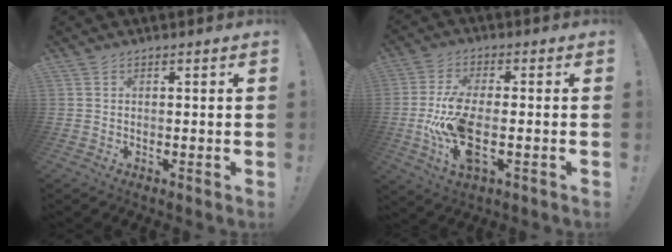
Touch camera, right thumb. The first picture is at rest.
{"total": 14.3, "force": [-2.9, 6.1, 12.6], "torque": [-0.253, -0.006, -0.048]}